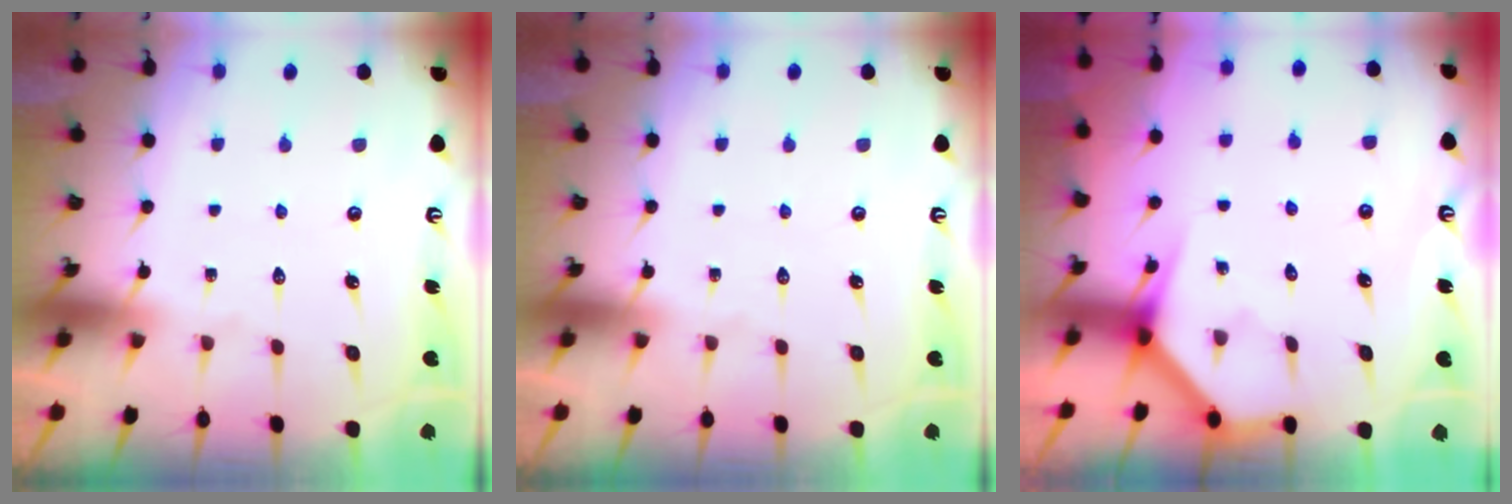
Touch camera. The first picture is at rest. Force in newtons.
{"total": 0.0}
{"total": 3.9, "press": 3.9, "slide": 0.2}